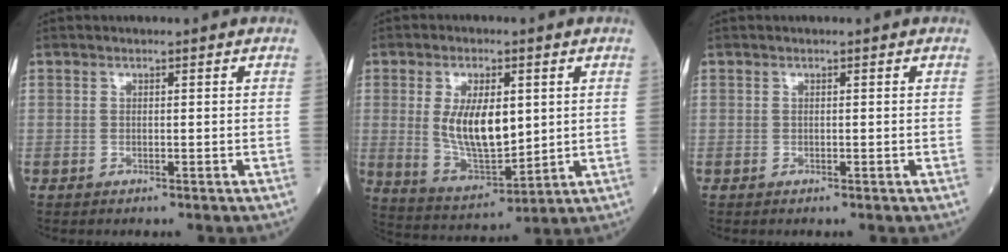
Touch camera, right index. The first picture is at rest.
{"total": 11.3, "force": [1.7, 4.5, 10.2], "torque": [-0.198, -0.009, 0.039]}
{"total": 0.0}